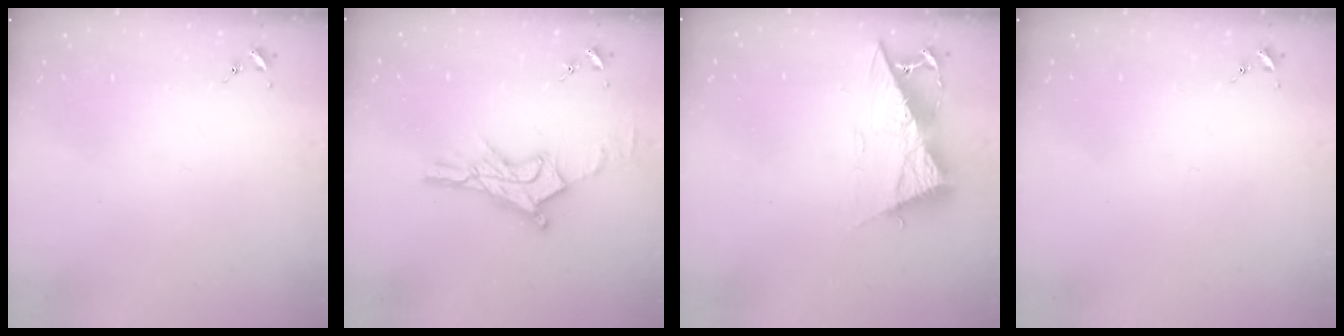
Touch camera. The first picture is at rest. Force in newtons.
{"total": 13.3, "press": 13.3, "slide": 1.0}
{"total": 13.0, "press": 13.0, "slide": 1.1}
{"total": 0.0}